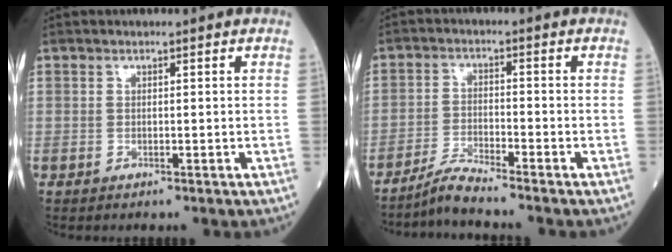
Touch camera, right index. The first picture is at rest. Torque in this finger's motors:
{"motor_torque": [-0.19, -0.19, 0.05, -0.01]}